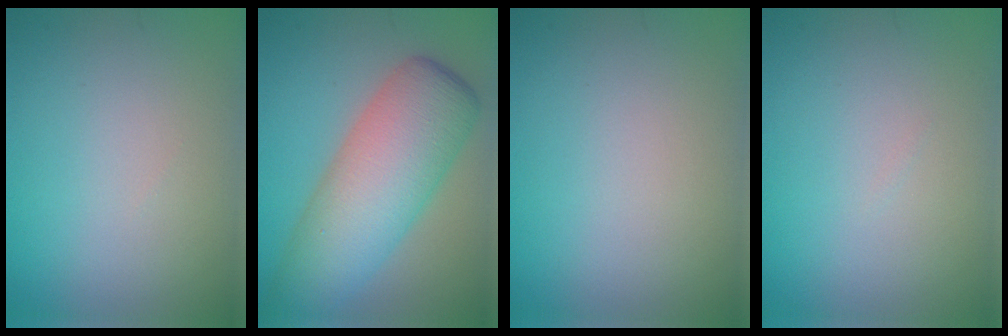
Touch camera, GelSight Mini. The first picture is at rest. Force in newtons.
{"total": 9.4, "press": 9.4, "slide": 0.3}
{"total": 0.0}
{"total": 0.0}